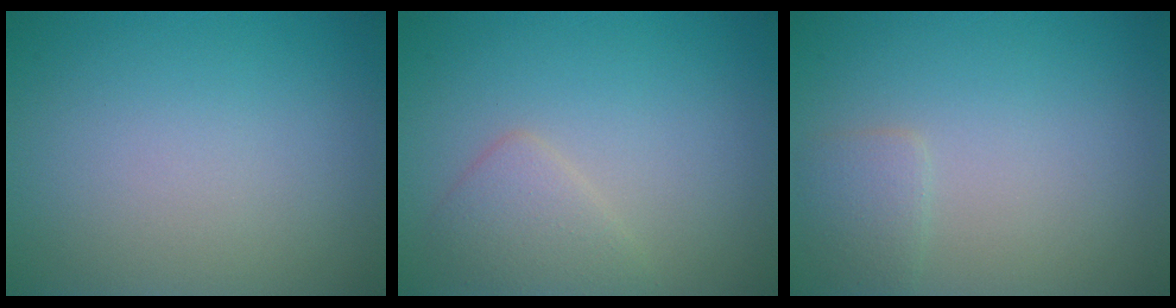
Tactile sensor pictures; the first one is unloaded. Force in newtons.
{"total": 2.2, "press": 2.2, "slide": 0.1}
{"total": 1.5, "press": 1.5, "slide": 0.0}